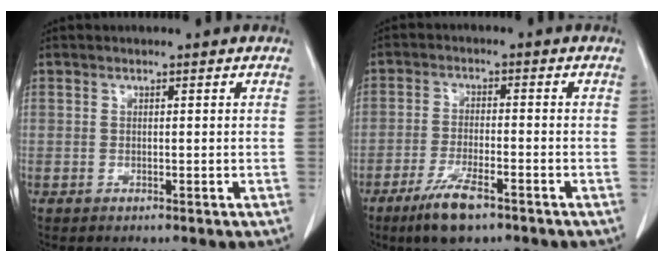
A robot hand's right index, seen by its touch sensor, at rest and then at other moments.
{"total": 7.2, "force": [-4.8, 1.4, 5.2], "torque": [-0.104, -0.013, -0.083]}